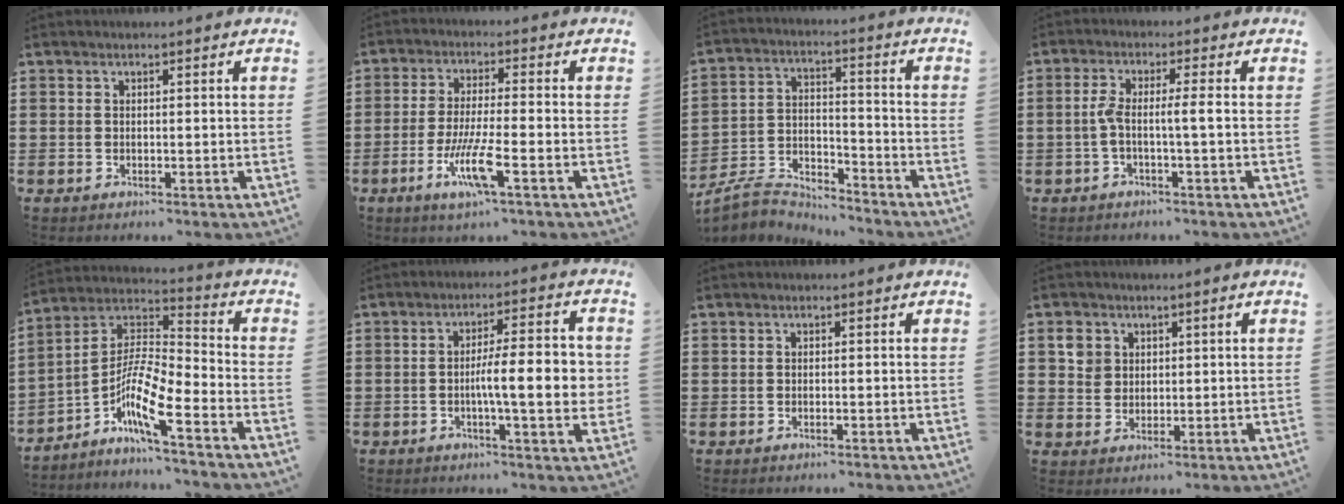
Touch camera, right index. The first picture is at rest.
{"total": 7.7, "force": [-3.5, 0.9, 6.9], "torque": [-0.145, -0.016, -0.069]}
{"total": 5.1, "force": [-5.0, 0.9, 0.4], "torque": [-0.023, -0.002, -0.104]}
{"total": 4.0, "force": [-0.6, -0.1, 4.0], "torque": [-0.082, -0.006, -0.018]}
{"total": 9.5, "force": [-5.4, 1.5, 7.7], "torque": [-0.169, -0.022, -0.109]}
{"total": 9.9, "force": [-0.6, 1.9, 9.7], "torque": [-0.148, -0.001, -0.015]}
{"total": 0.0}
{"total": 3.5, "force": [1.4, 3.1, 1.0], "torque": [-0.024, 0.011, 0.025]}